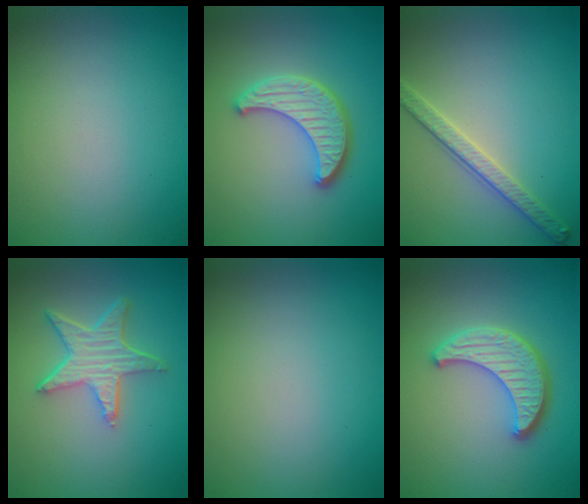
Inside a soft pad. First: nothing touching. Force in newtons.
{"total": 4.4, "press": 3.8, "slide": 2.3}
{"total": 2.8, "press": 2.7, "slide": 0.7}
{"total": 4.8, "press": 3.9, "slide": 2.8}
{"total": 0.0}
{"total": 4.3, "press": 3.9, "slide": 2.0}